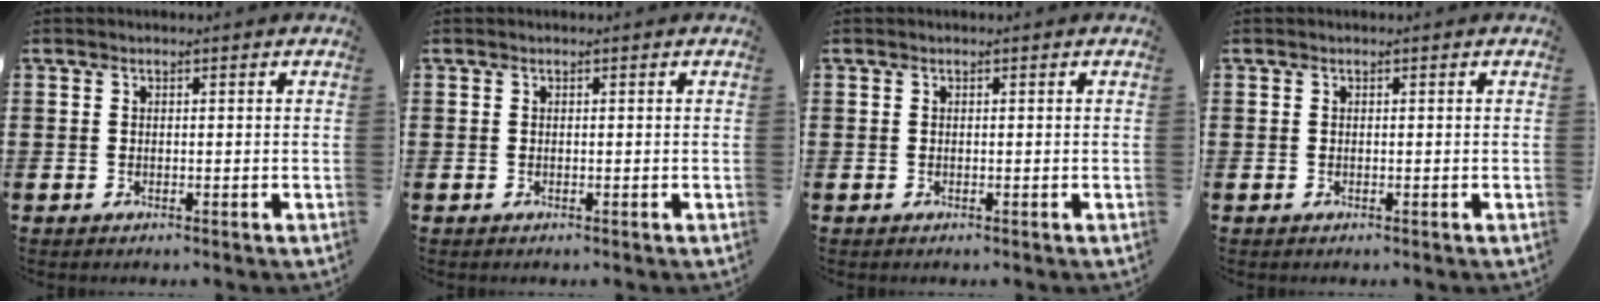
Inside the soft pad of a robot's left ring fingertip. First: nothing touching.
{"total": 0.0}
{"total": 0.0}
{"total": 0.0}